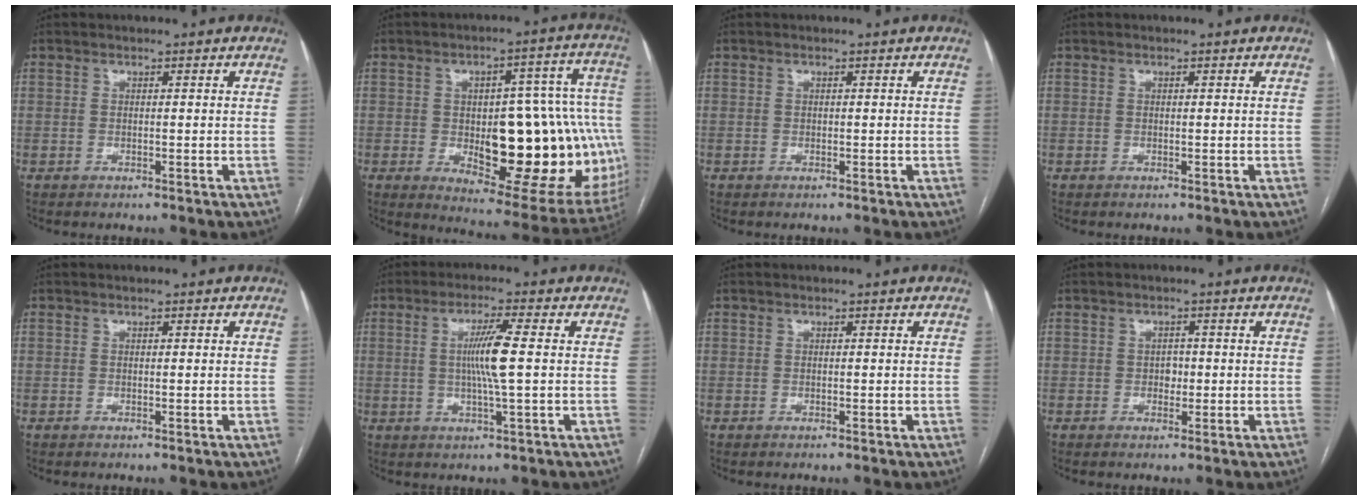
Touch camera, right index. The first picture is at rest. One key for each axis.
{"total": 26.4, "fx": -3.4, "fy": 9.4, "fz": 24.4, "tx": -0.228, "ty": 0.030, "tz": -0.017}
{"total": 0.0}
{"total": 0.0}
{"total": 0.0}
{"total": 6.5, "fx": 0.4, "fy": -0.8, "fz": 6.4, "tx": -0.122, "ty": -0.003, "tz": 0.007}
{"total": 0.0}
{"total": 1.4, "fx": -0.2, "fy": 1.0, "fz": 1.0, "tx": -0.012, "ty": 0.004, "tz": -0.003}